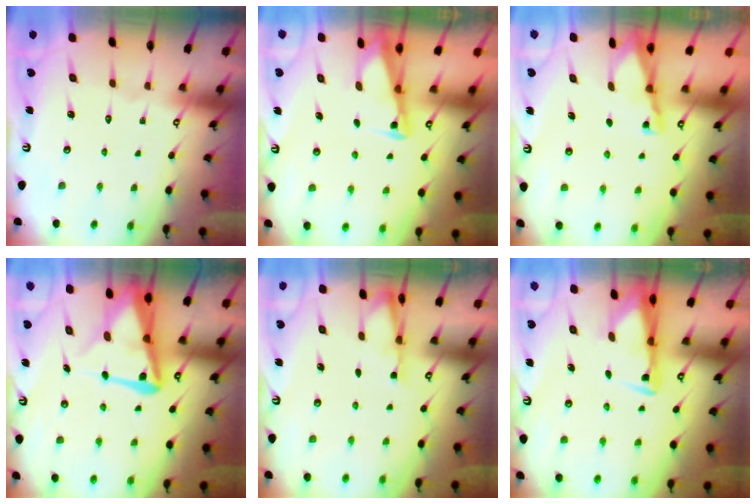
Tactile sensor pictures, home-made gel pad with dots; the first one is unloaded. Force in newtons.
{"total": 2.7, "press": 2.6, "slide": 0.4}
{"total": 2.9, "press": 2.8, "slide": 0.3}
{"total": 11.9, "press": 11.8, "slide": 1.3}
{"total": 2.2, "press": 2.2, "slide": 0.5}
{"total": 2.9, "press": 2.8, "slide": 0.9}